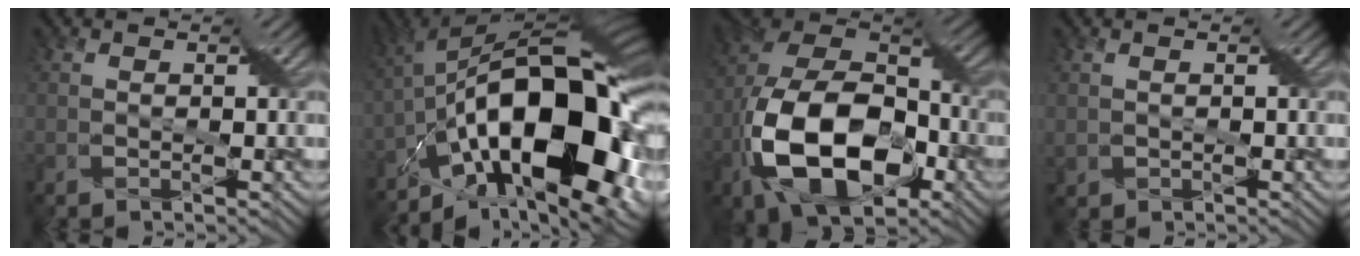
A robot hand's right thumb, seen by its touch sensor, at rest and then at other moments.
{"total": 19.5, "force": [-6.7, 8.7, 16.0], "torque": [-0.247, 0.001, -0.113]}
{"total": 16.9, "force": [-6.0, 9.9, 12.3], "torque": [-0.261, -0.024, -0.121]}
{"total": 0.9, "force": [0.0, 0.9, -0.2], "torque": [-0.009, -0.002, 0.000]}